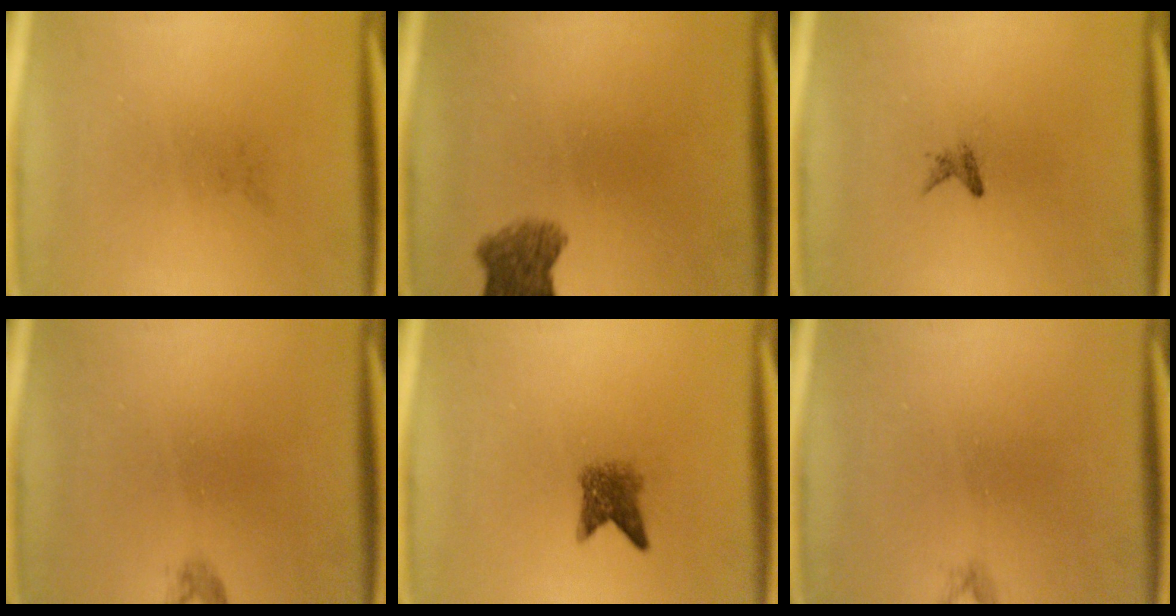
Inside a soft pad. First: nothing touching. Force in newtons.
{"total": 4.9}
{"total": 0.9}
{"total": 0.8}
{"total": 3.0}
{"total": 0.6}